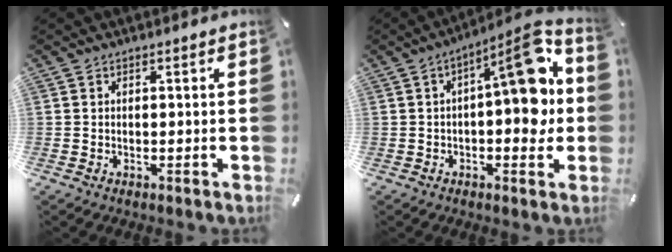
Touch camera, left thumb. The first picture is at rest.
{"total": 15.7, "force": [1.7, 7.0, 14.0], "torque": [-0.164, -0.018, 0.023]}